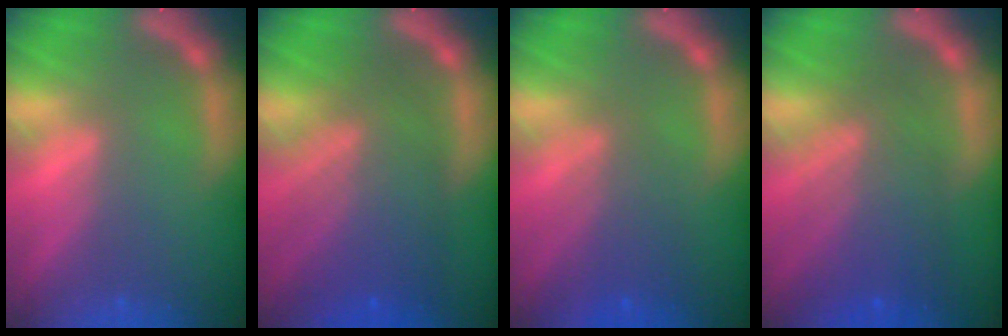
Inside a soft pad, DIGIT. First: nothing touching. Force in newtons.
{"total": 8.5}
{"total": 4.1}
{"total": 7.0}